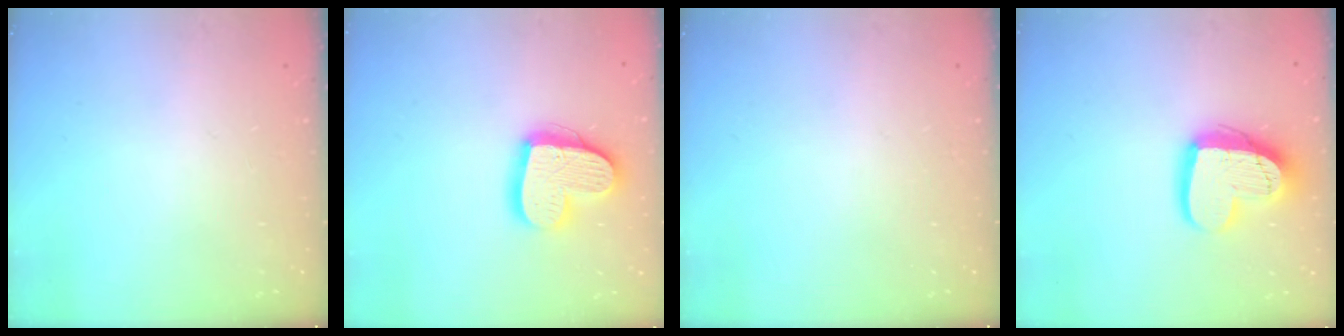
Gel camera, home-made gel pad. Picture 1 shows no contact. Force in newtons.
{"total": 17.7, "press": 17.7, "slide": 1.5}
{"total": 0.0}
{"total": 16.3, "press": 16.3, "slide": 1.3}